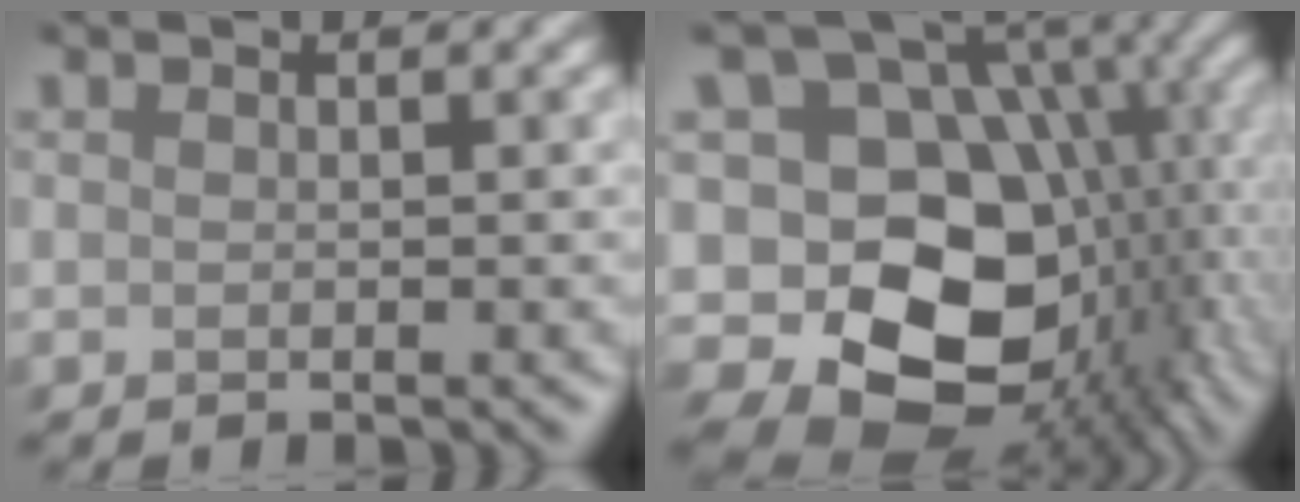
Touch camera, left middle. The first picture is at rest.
{"total": 14.1, "force": [-2.7, 10.1, 9.4], "torque": [-0.170, 0.002, -0.041]}